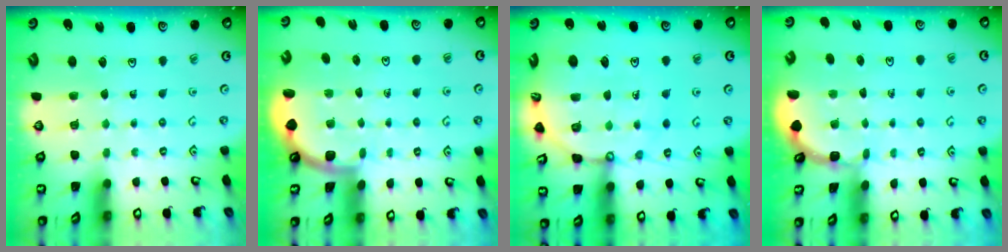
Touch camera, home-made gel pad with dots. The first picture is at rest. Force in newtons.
{"total": 1.8, "press": 1.8, "slide": 0.0}
{"total": 13.1, "press": 13.0, "slide": 1.5}
{"total": 1.5, "press": 1.5, "slide": 0.1}